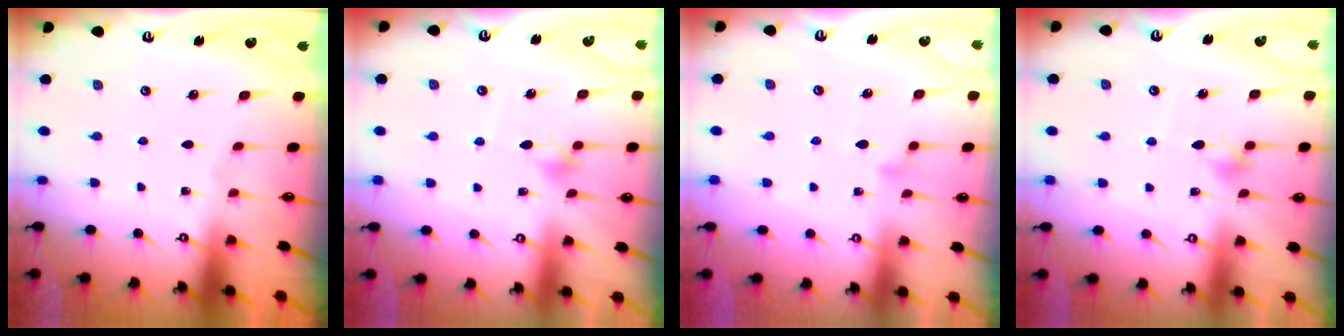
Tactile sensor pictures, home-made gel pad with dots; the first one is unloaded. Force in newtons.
{"total": 7.2, "press": 7.1, "slide": 1.2}
{"total": 8.6, "press": 8.6, "slide": 0.9}
{"total": 7.2, "press": 7.1, "slide": 1.2}